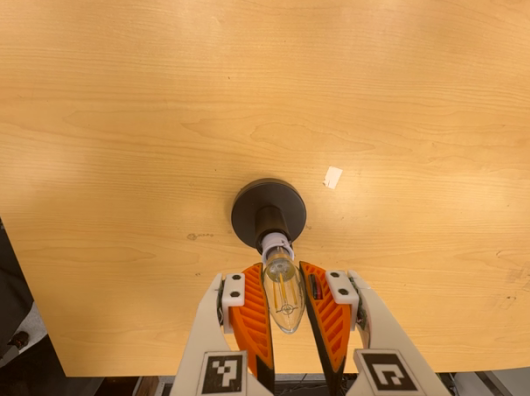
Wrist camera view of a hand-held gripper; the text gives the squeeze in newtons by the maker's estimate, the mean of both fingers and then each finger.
{"total": 13.5, "left": 13.5, "right": 13.6}